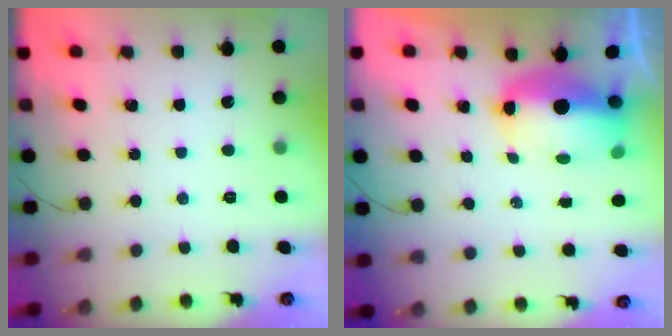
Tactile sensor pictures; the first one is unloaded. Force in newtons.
{"total": 9.0, "press": 8.8, "slide": 1.8}